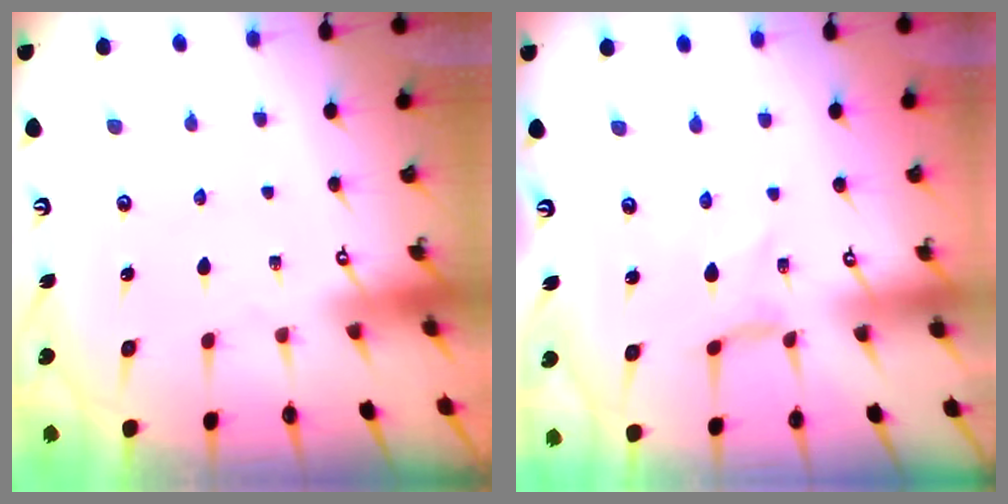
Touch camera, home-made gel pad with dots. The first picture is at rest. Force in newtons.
{"total": 0.0}